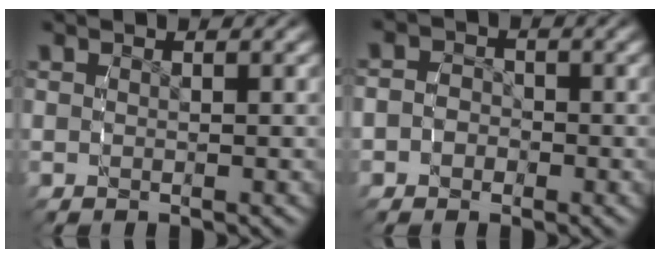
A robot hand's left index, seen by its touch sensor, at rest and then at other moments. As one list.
[{"total": 2.7, "force": [-1.2, 2.3, 0.5], "torque": [-0.011, -0.013, -0.023]}]